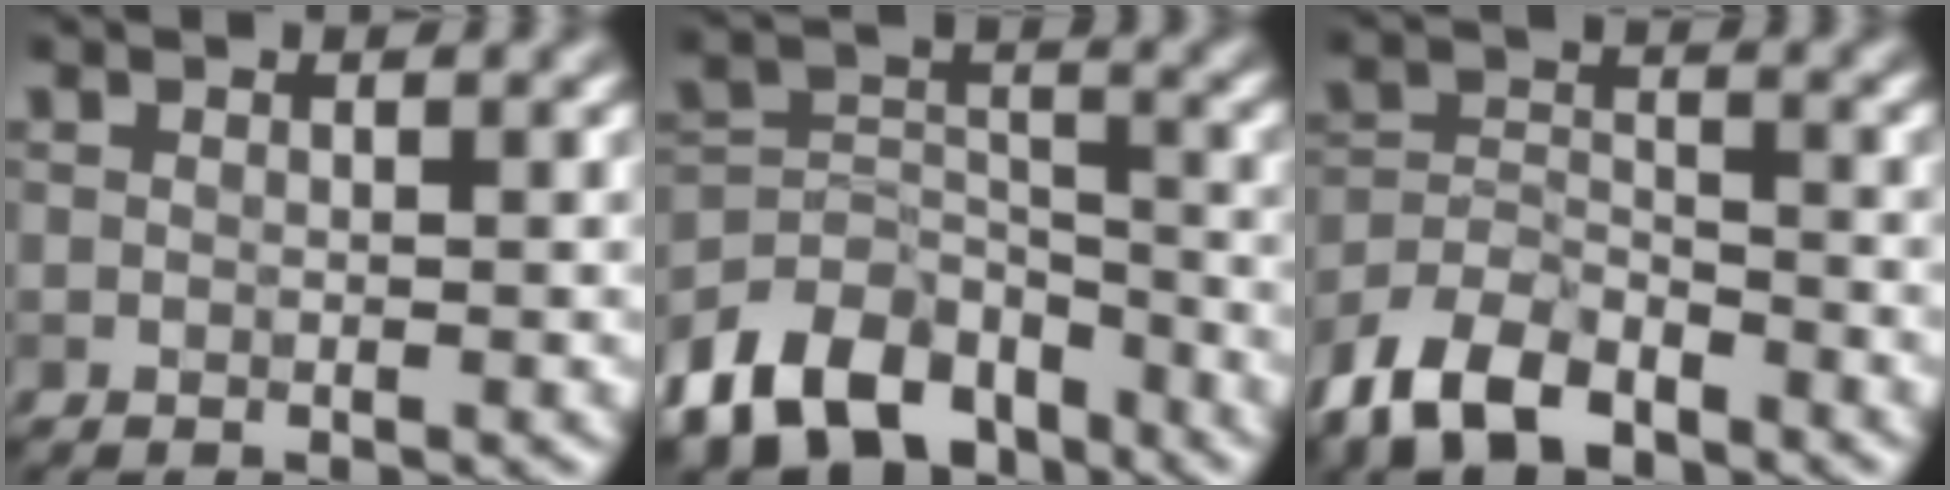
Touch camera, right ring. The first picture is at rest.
{"total": 9.9, "force": [-7.2, 5.5, 4.0], "torque": [-0.074, 0.003, -0.135]}
{"total": 6.7, "force": [-5.1, 3.1, 3.1], "torque": [-0.059, -0.006, -0.108]}